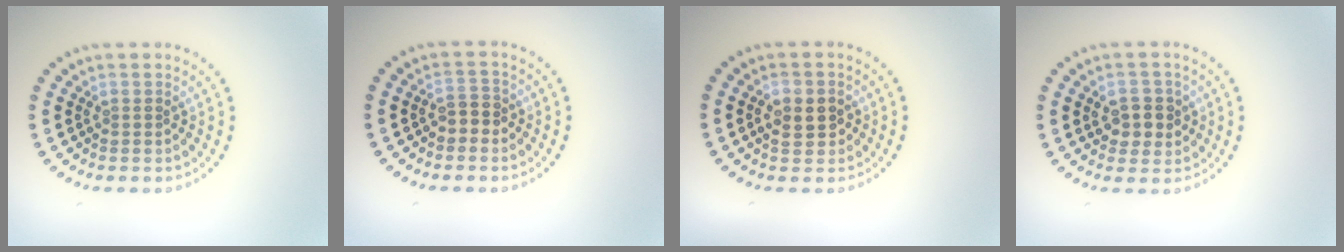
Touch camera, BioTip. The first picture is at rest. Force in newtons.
{"total": 1.8, "press": 1.6, "slide": 0.7}
{"total": 2.7, "press": 2.7, "slide": 0.2}
{"total": 2.9, "press": 2.8, "slide": 0.7}